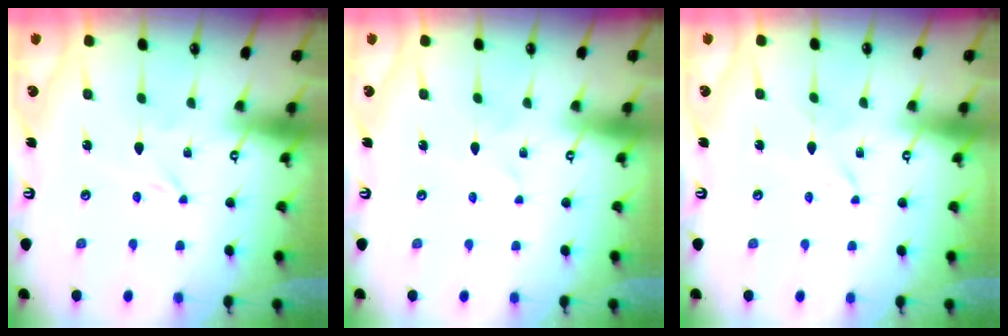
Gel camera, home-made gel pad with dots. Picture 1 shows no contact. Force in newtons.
{"total": 2.9, "press": 2.9, "slide": 0.4}
{"total": 1.4, "press": 1.4, "slide": 0.2}